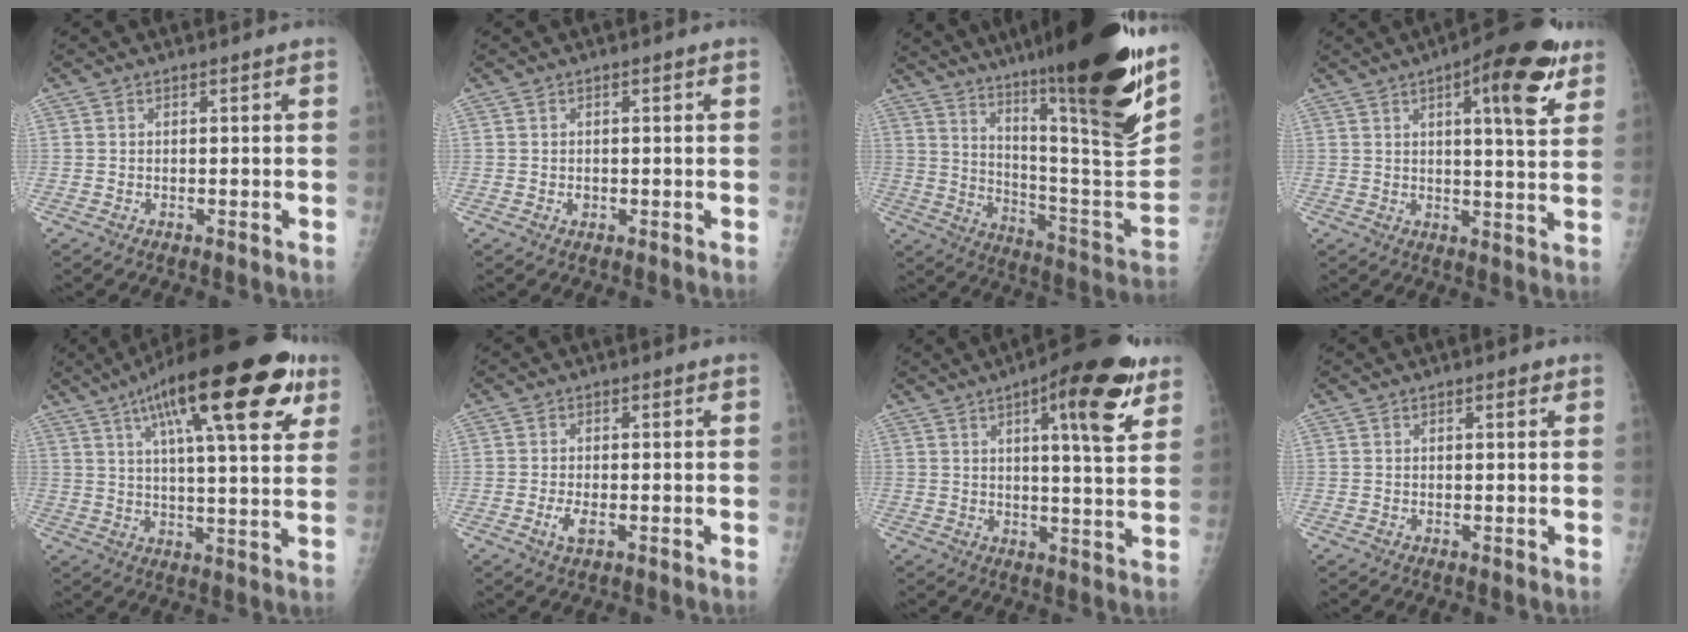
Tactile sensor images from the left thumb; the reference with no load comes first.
{"total": 1.1, "force": [-0.2, 0.9, 0.6], "torque": [-0.002, 0.001, -0.003]}
{"total": 33.2, "force": [21.6, 4.3, 24.9], "torque": [-0.333, -0.096, 0.330]}
{"total": 14.0, "force": [6.7, 3.9, 11.6], "torque": [-0.136, -0.019, 0.084]}
{"total": 24.6, "force": [12.1, 6.9, 20.2], "torque": [-0.293, -0.005, 0.177]}
{"total": 2.9, "force": [-1.0, 1.2, 2.4], "torque": [-0.049, 0.000, -0.019]}
{"total": 15.0, "force": [7.4, 3.8, 12.5], "torque": [-0.153, -0.025, 0.097]}
{"total": 1.1, "force": [0.5, 0.4, 0.8], "torque": [-0.011, 0.001, 0.005]}